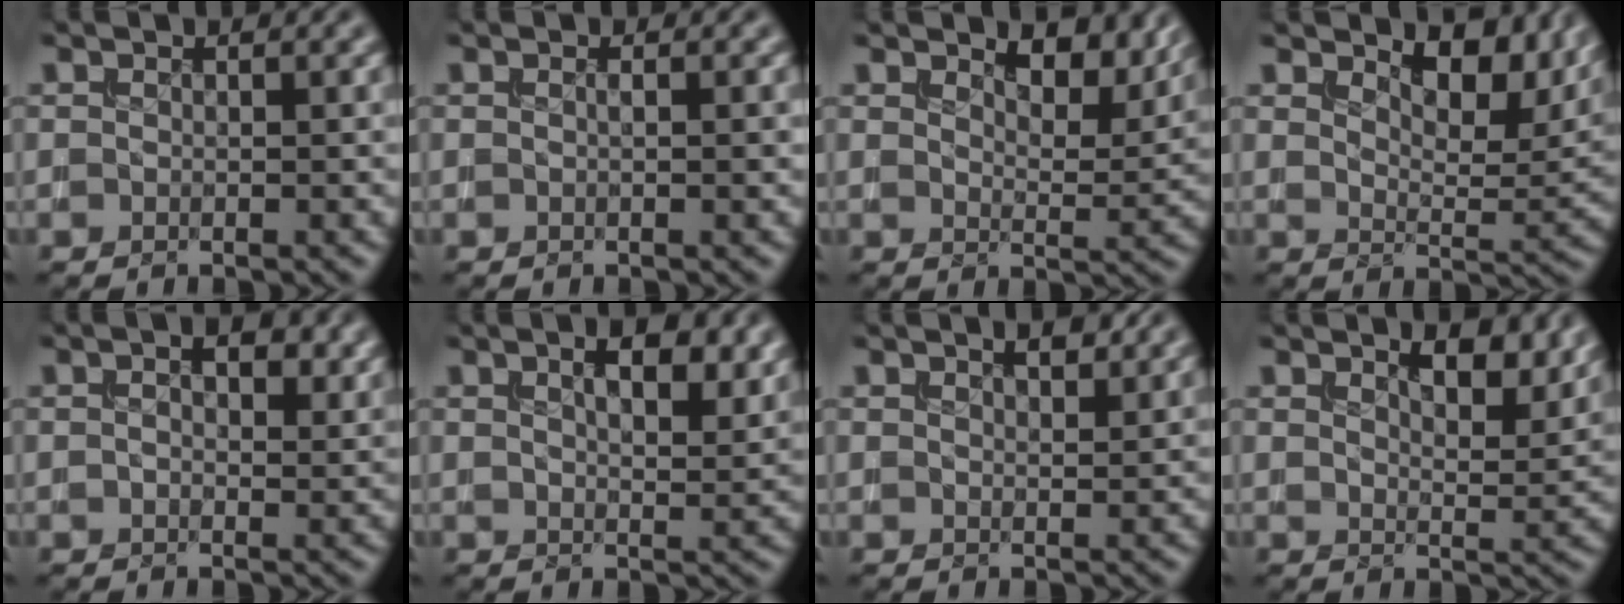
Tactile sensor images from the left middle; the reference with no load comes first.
{"total": 0.5, "force": [-0.1, -0.1, 0.5], "torque": [-0.008, 0.001, -0.003]}
{"total": 4.8, "force": [3.5, 1.7, 2.7], "torque": [-0.042, -0.004, 0.048]}
{"total": 7.4, "force": [4.6, 3.1, 4.9], "torque": [-0.070, -0.007, 0.073]}
{"total": 3.2, "force": [1.1, 1.6, 2.5], "torque": [-0.032, -0.001, 0.017]}
{"total": 4.4, "force": [2.2, 1.5, 3.5], "torque": [-0.051, 0.001, 0.036]}
{"total": 1.8, "force": [1.3, 0.4, 1.1], "torque": [-0.016, 0.001, 0.023]}
{"total": 4.5, "force": [2.9, 1.5, 3.0], "torque": [-0.048, -0.003, 0.041]}